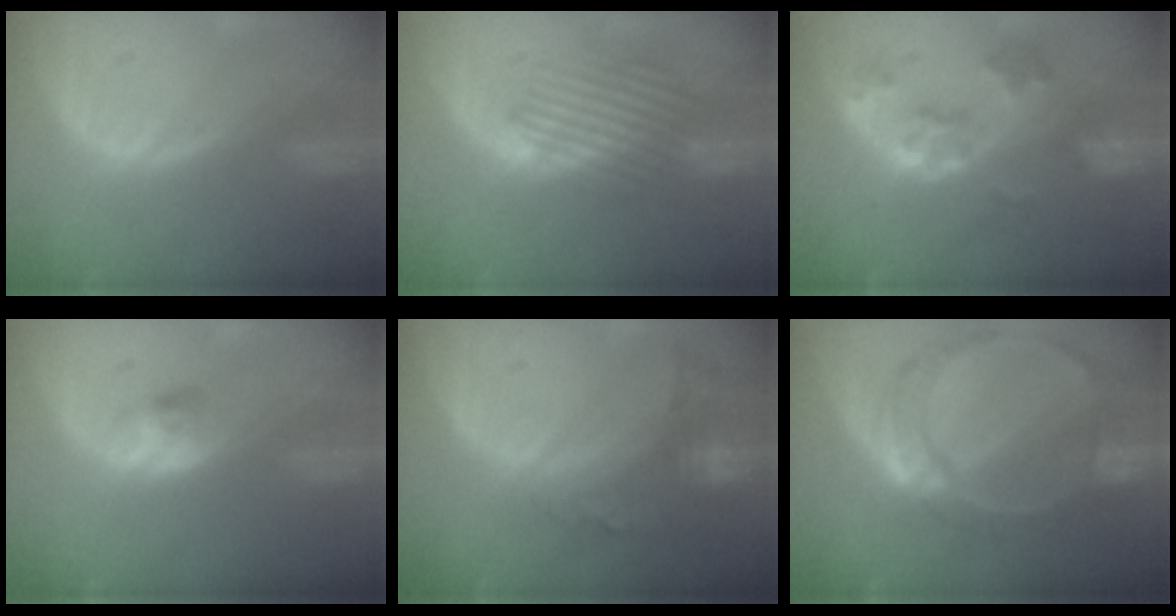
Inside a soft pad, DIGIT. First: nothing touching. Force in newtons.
{"total": 6.2, "press": 6.1, "slide": 1.5}
{"total": 7.1, "press": 6.3, "slide": 3.4}
{"total": 2.7, "press": 2.4, "slide": 1.1}
{"total": 8.0, "press": 7.1, "slide": 3.8}
{"total": 10.5, "press": 8.9, "slide": 5.7}